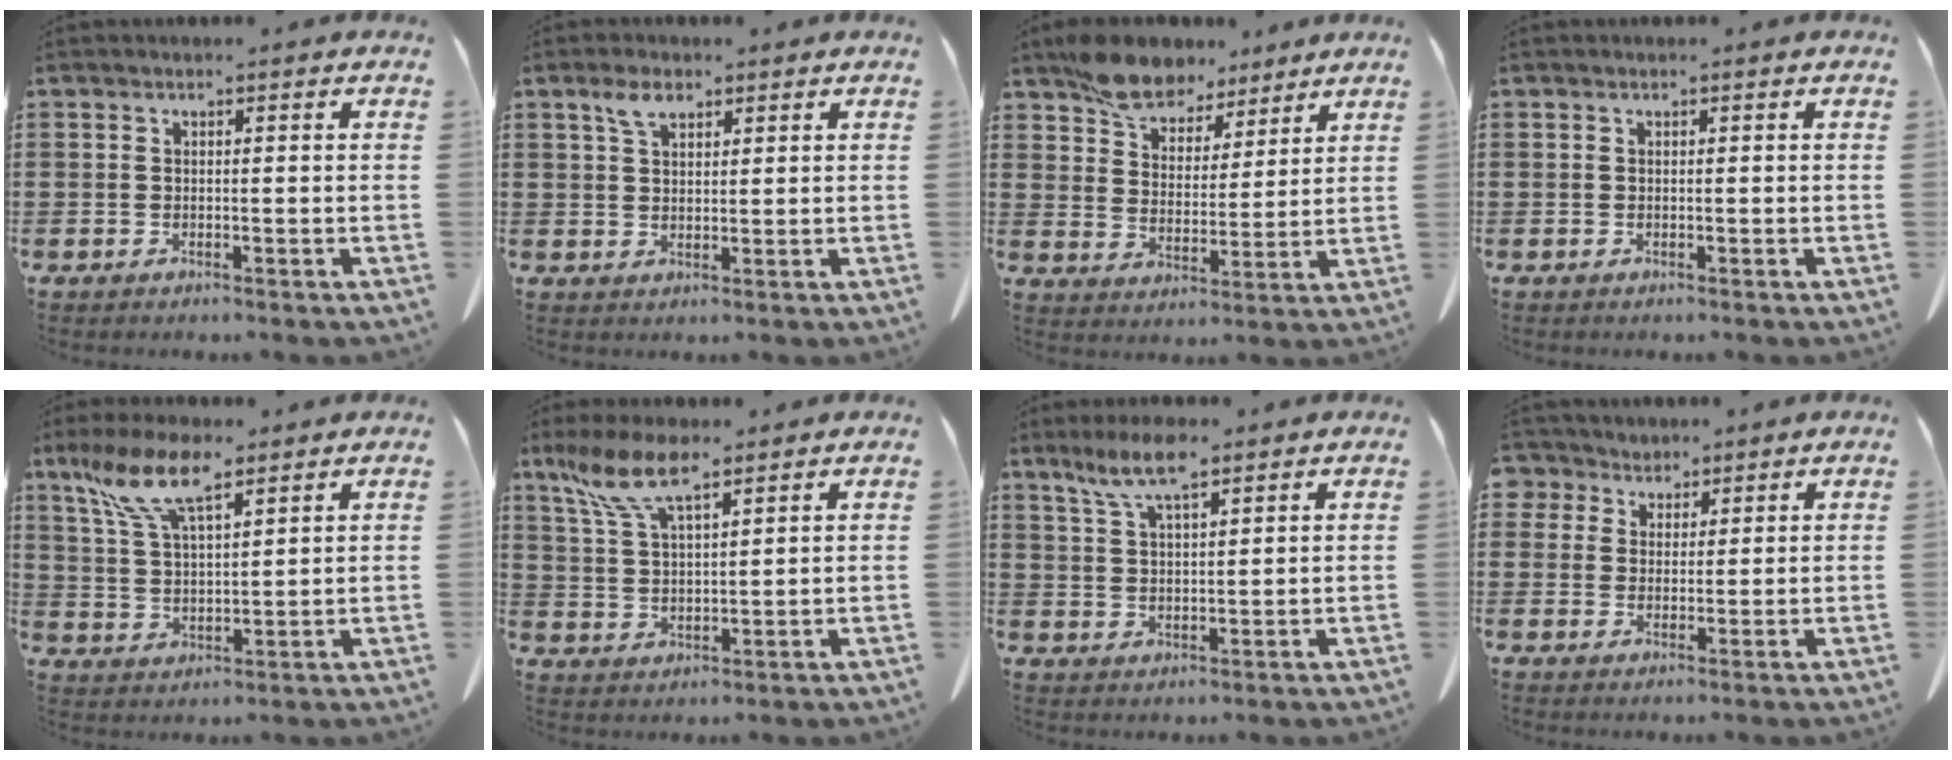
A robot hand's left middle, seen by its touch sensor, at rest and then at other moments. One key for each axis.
{"total": 3.6, "fx": 2.3, "fy": 1.7, "fz": 2.3, "tx": -0.051, "ty": 0.005, "tz": 0.041}
{"total": 8.4, "fx": 7.3, "fy": 3.6, "fz": 2.1, "tx": -0.066, "ty": -0.020, "tz": 0.140}
{"total": 0.0}
{"total": 9.3, "fx": 6.6, "fy": 2.9, "fz": 6.0, "tx": -0.143, "ty": -0.011, "tz": 0.118}
{"total": 8.2, "fx": 5.9, "fy": 2.1, "fz": 5.3, "tx": -0.127, "ty": -0.012, "tz": 0.107}
{"total": 7.2, "fx": 4.8, "fy": 1.7, "fz": 5.0, "tx": -0.109, "ty": -0.001, "tz": 0.085}
{"total": 3.5, "fx": 2.7, "fy": 2.2, "fz": 0.0, "tx": -0.018, "ty": 0.002, "tz": 0.051}